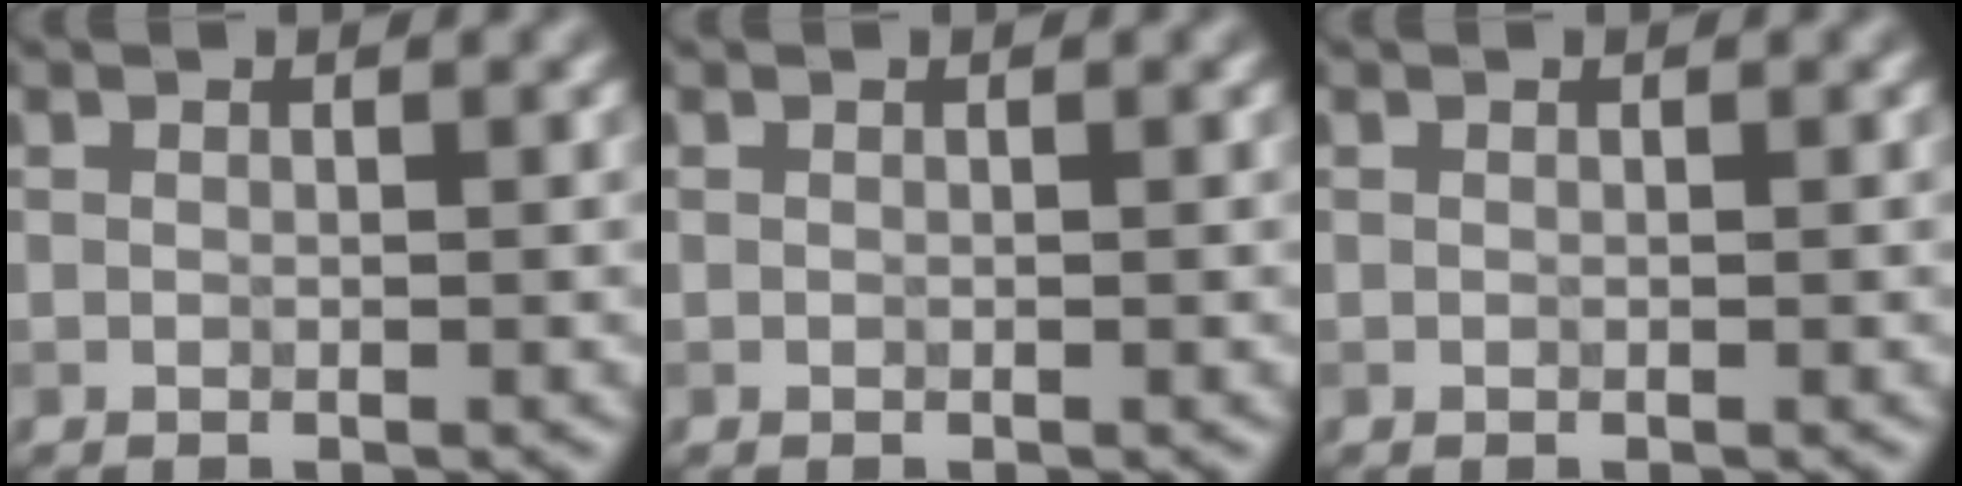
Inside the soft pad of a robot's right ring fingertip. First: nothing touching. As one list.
[{"total": 0.0}, {"total": 0.0}]